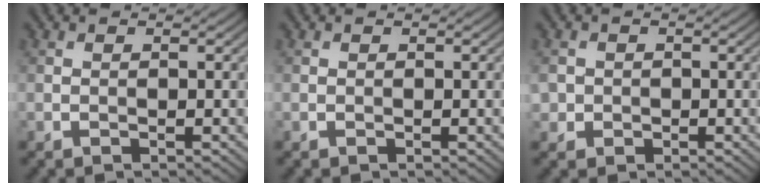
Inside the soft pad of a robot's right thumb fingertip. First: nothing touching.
{"total": 0.0}
{"total": 2.1, "force": [-0.4, 2.0, 0.4], "torque": [-0.009, -0.007, -0.009]}